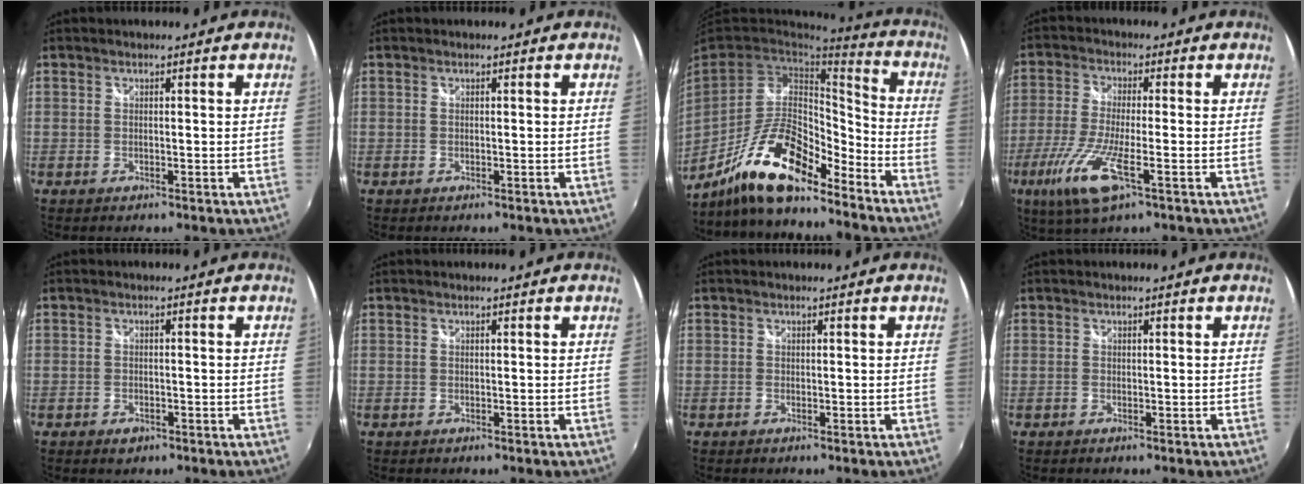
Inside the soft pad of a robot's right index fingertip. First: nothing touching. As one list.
[{"total": 0.0}, {"total": 17.1, "force": [-12.6, 5.0, 10.4], "torque": [-0.213, -0.009, -0.234]}, {"total": 10.9, "force": [-4.9, 1.7, 9.5], "torque": [-0.212, -0.025, -0.094]}, {"total": 2.2, "force": [-1.3, 1.5, 0.9], "torque": [-0.019, -0.003, -0.021]}, {"total": 0.0}, {"total": 0.0}, {"total": 0.0}]